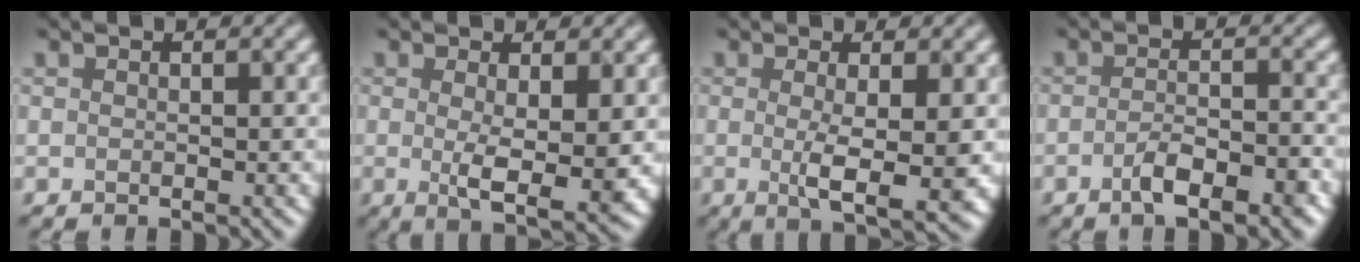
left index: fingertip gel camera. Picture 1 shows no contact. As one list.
[{"total": 4.6, "force": [0.1, 1.0, 4.5], "torque": [-0.077, -0.015, 0.006]}, {"total": 4.6, "force": [-0.3, 0.9, 4.5], "torque": [-0.077, -0.010, -0.004]}, {"total": 4.1, "force": [-2.2, 1.3, 3.2], "torque": [-0.060, 0.000, -0.038]}]